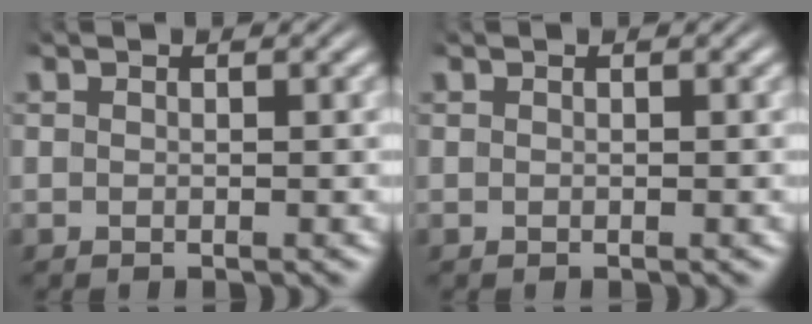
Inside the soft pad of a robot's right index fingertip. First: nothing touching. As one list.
[{"total": 0.0}]